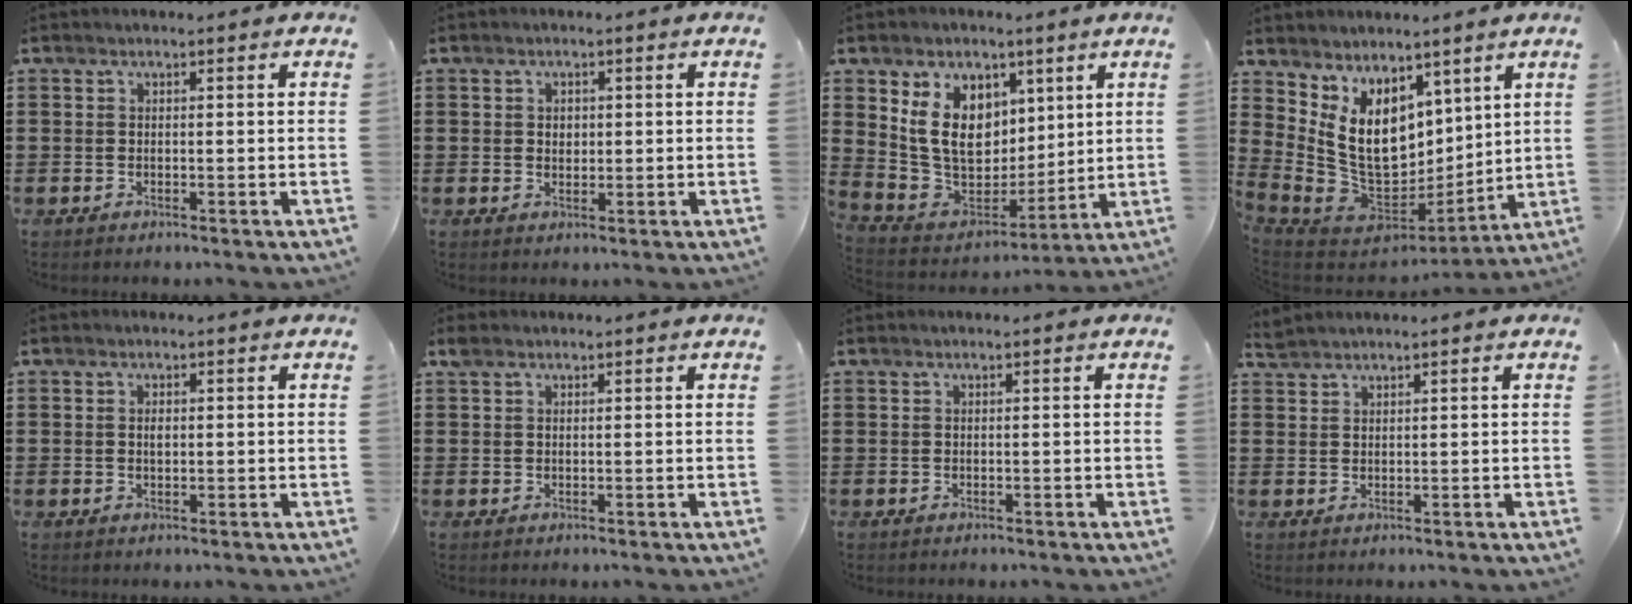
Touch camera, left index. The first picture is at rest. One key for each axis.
{"total": 1.3, "fx": 0.4, "fy": 1.0, "fz": 0.6, "tx": -0.007, "ty": 0.004, "tz": 0.005}
{"total": 11.6, "fx": 4.9, "fy": 8.5, "fz": 6.2, "tx": -0.165, "ty": -0.010, "tz": 0.098}
{"total": 12.8, "fx": 4.8, "fy": 9.0, "fz": 7.8, "tx": -0.197, "ty": -0.044, "tz": 0.099}
{"total": 1.1, "fx": 0.1, "fy": 0.5, "fz": 0.9, "tx": -0.020, "ty": 0.003, "tz": 0.001}
{"total": 0.9, "fx": 0.5, "fy": 0.6, "fz": 0.5, "tx": -0.013, "ty": 0.005, "tz": 0.010}
{"total": 0.0}
{"total": 1.4, "fx": 1.4, "fy": 0.0, "fz": 0.2, "tx": -0.007, "ty": -0.001, "tz": 0.028}